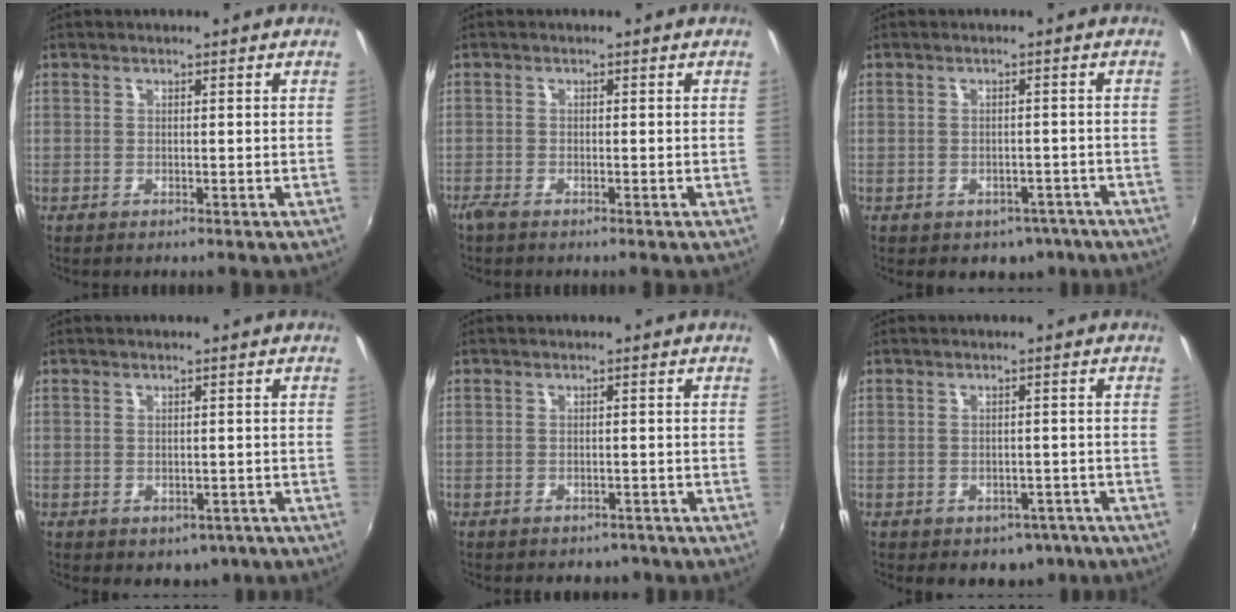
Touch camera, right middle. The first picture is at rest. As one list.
[{"total": 1.4, "force": [-1.2, 0.2, 0.7], "torque": [-0.017, -0.006, -0.026]}, {"total": 5.8, "force": [-3.6, 4.1, 1.8], "torque": [-0.037, 0.005, -0.031]}, {"total": 3.9, "force": [-1.7, 3.0, 1.9], "torque": [-0.035, -0.009, -0.015]}, {"total": 4.2, "force": [-3.2, 2.4, 1.1], "torque": [-0.024, -0.009, -0.038]}, {"total": 6.4, "force": [-3.8, 4.6, 2.5], "torque": [-0.048, 0.000, -0.034]}]